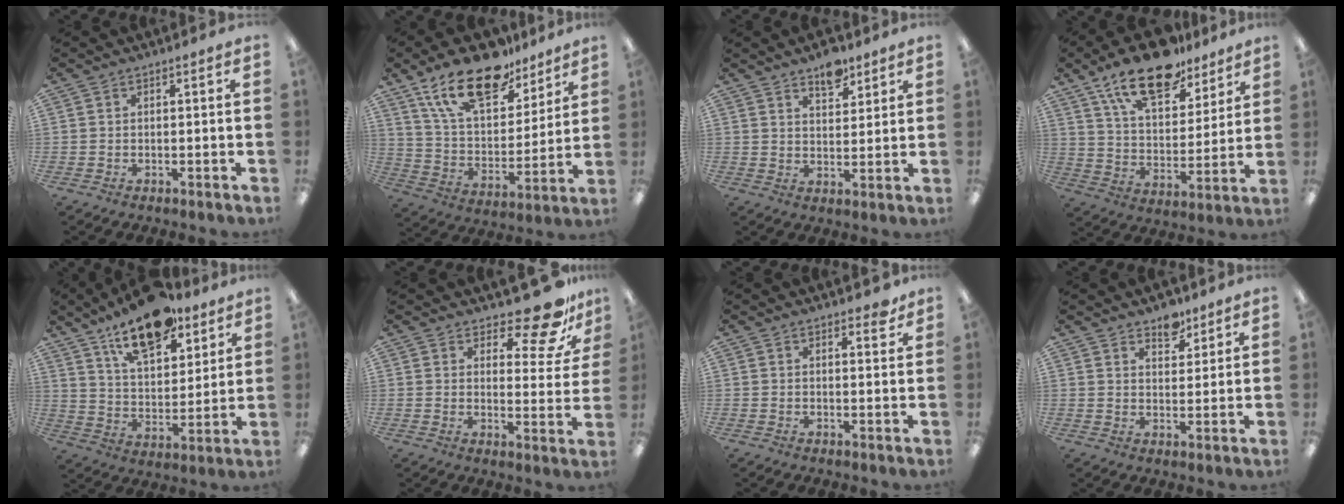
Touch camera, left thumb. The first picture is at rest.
{"total": 20.4, "force": [14.3, 9.3, 11.2], "torque": [-0.196, -0.069, 0.253]}
{"total": 7.1, "force": [5.4, 3.4, 3.1], "torque": [-0.026, -0.033, 0.091]}
{"total": 18.4, "force": [13.4, 8.0, 9.7], "torque": [-0.165, -0.069, 0.233]}
{"total": 17.1, "force": [12.7, 7.5, 8.6], "torque": [-0.140, -0.068, 0.220]}
{"total": 13.7, "force": [10.5, 4.7, 7.5], "torque": [-0.097, -0.075, 0.179]}
{"total": 2.7, "force": [2.1, 1.1, 1.4], "torque": [-0.007, -0.011, 0.033]}
{"total": 6.2, "force": [5.0, 3.0, 2.0], "torque": [-0.003, -0.033, 0.085]}